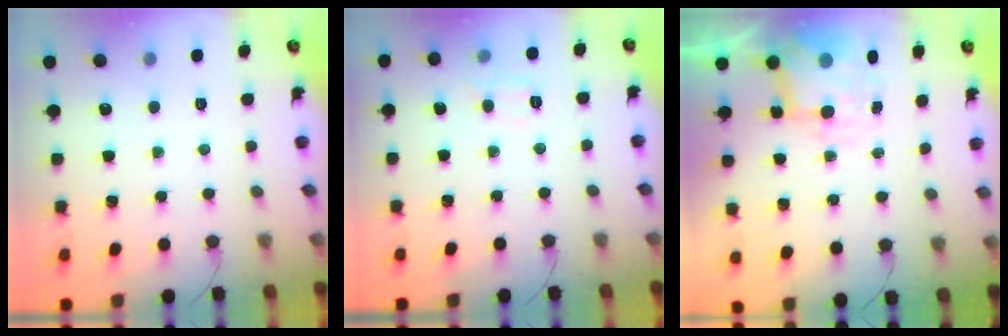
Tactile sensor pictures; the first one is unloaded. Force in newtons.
{"total": 7.1, "press": 6.9, "slide": 1.7}
{"total": 6.5, "press": 6.5, "slide": 0.5}